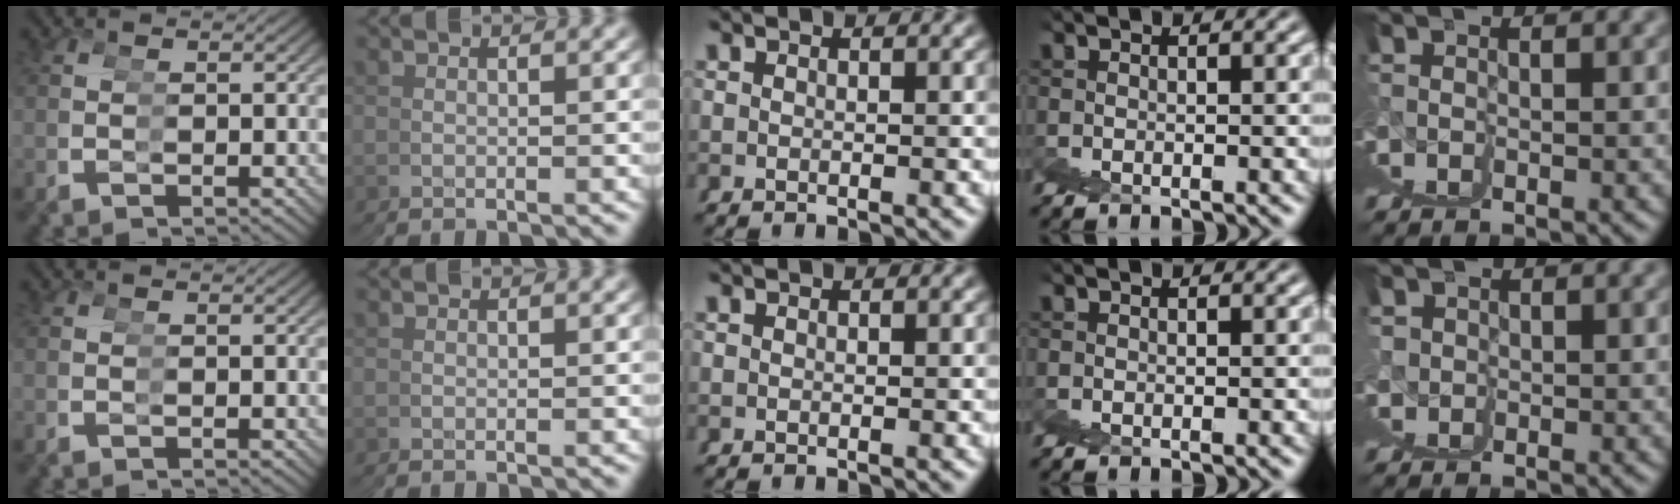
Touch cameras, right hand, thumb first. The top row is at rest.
{"little": {"total": 2.0, "force": [0.9, 1.7, 0.4], "torque": [-0.005, -0.007, 0.012]}}